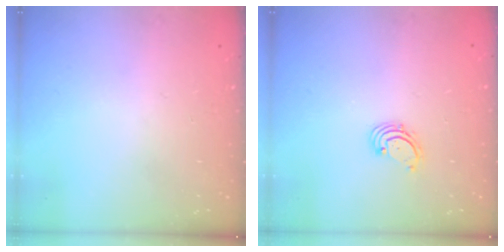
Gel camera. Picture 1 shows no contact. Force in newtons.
{"total": 1.6, "press": 1.6, "slide": 0.2}